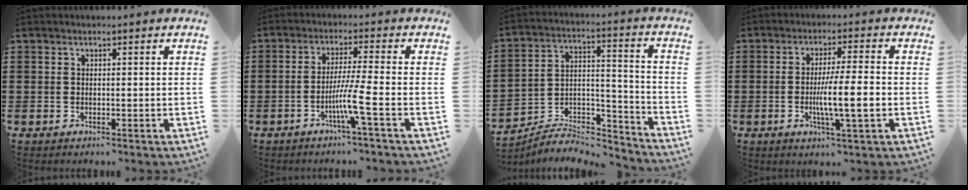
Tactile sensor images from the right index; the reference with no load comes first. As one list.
[{"total": 6.0, "force": [-2.7, -0.8, 5.3], "torque": [-0.102, -0.015, -0.053]}, {"total": 6.1, "force": [-5.8, 1.7, 1.3], "torque": [-0.015, 0.007, -0.111]}, {"total": 7.3, "force": [-1.5, 0.6, 7.1], "torque": [-0.127, -0.008, -0.029]}]